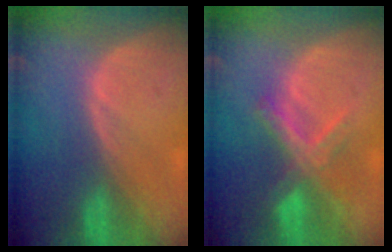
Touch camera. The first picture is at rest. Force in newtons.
{"total": 6.9, "press": 6.1, "slide": 3.2}